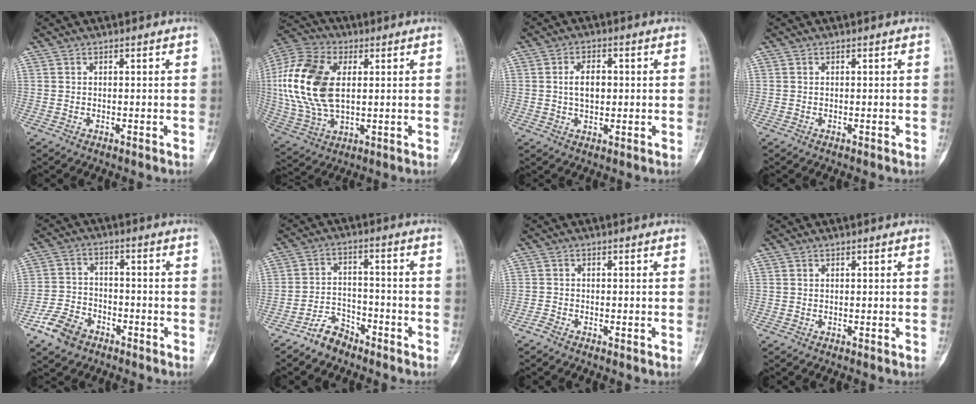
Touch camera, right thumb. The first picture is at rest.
{"total": 19.4, "force": [2.7, 11.6, 15.3], "torque": [-0.323, 0.000, 0.051]}
{"total": 5.2, "force": [0.4, 3.1, 4.1], "torque": [-0.063, 0.005, 0.006]}
{"total": 0.0}
{"total": 7.8, "force": [-5.0, 5.0, 3.3], "torque": [-0.053, 0.028, -0.094]}
{"total": 5.9, "force": [-4.8, 3.0, 1.7], "torque": [-0.016, 0.041, -0.089]}
{"total": 0.9, "force": [-0.8, 0.3, 0.3], "torque": [-0.010, 0.001, -0.019]}
{"total": 0.0}